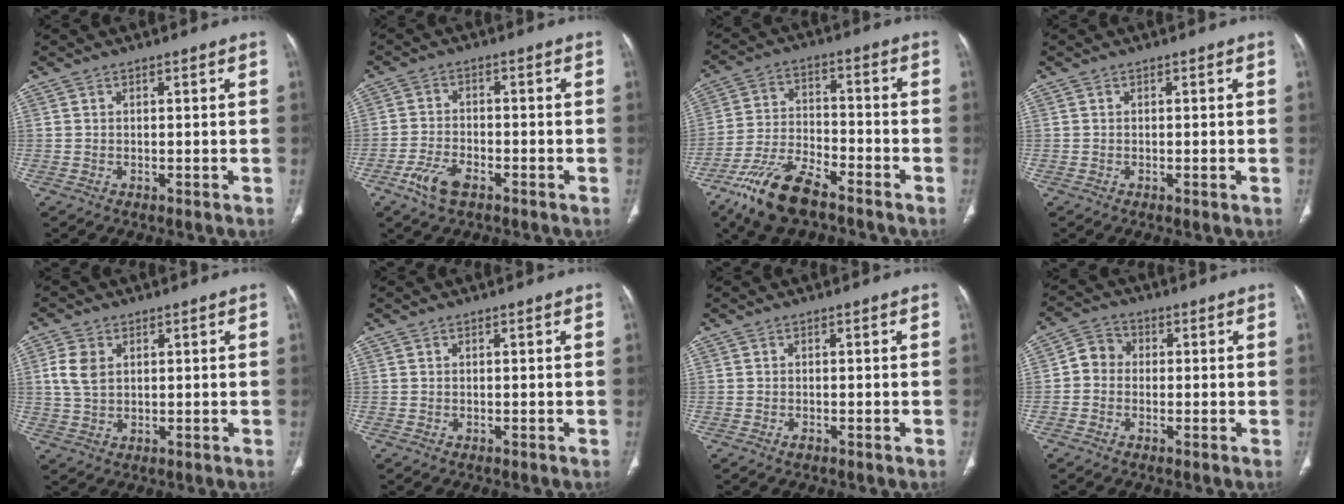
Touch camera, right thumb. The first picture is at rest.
{"total": 6.0, "force": [-3.5, 2.8, 3.9], "torque": [-0.085, 0.013, -0.066]}
{"total": 13.0, "force": [-9.0, 4.9, 7.9], "torque": [-0.155, 0.037, -0.175]}
{"total": 0.8, "force": [-0.3, 0.1, 0.7], "torque": [-0.012, -0.002, -0.002]}
{"total": 5.6, "force": [1.5, 3.8, 3.7], "torque": [-0.074, 0.001, 0.034]}
{"total": 0.0}
{"total": 0.6, "force": [-0.4, 0.2, 0.4], "torque": [-0.008, -0.001, -0.008]}
{"total": 4.5, "force": [-0.4, 4.0, 2.0], "torque": [-0.019, 0.014, -0.021]}